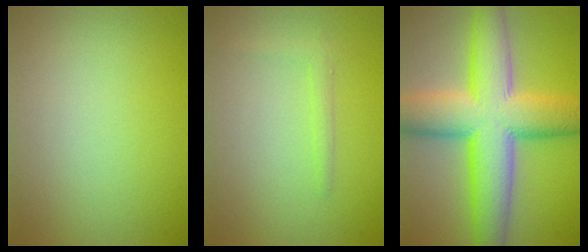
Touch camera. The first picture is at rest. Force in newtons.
{"total": 1.1, "press": 1.1, "slide": 0.1}
{"total": 11.8, "press": 11.8, "slide": 0.3}